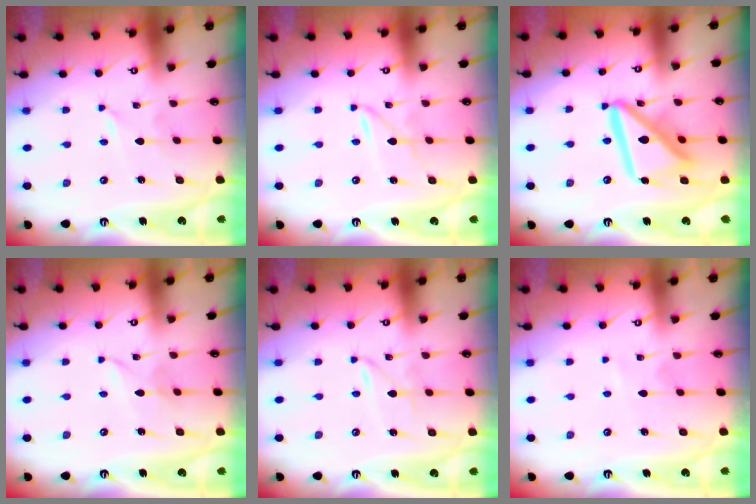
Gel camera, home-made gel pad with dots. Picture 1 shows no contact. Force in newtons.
{"total": 1.6, "press": 1.5, "slide": 0.2}
{"total": 16.5, "press": 16.4, "slide": 1.8}
{"total": 2.3, "press": 2.3, "slide": 0.3}
{"total": 0.9, "press": 0.9, "slide": 0.1}
{"total": 2.7, "press": 2.7, "slide": 0.3}